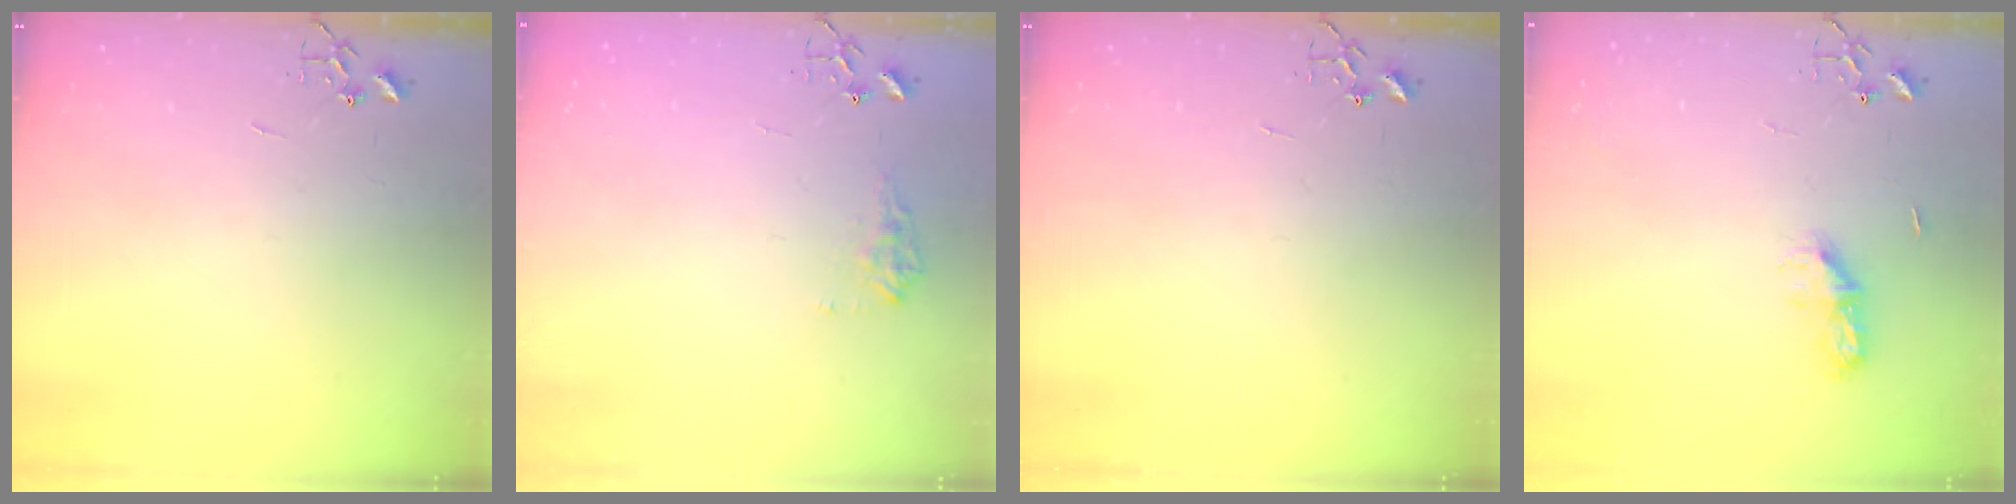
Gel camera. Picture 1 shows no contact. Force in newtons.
{"total": 8.2, "press": 8.2, "slide": 0.2}
{"total": 0.0}
{"total": 7.2, "press": 7.1, "slide": 0.6}